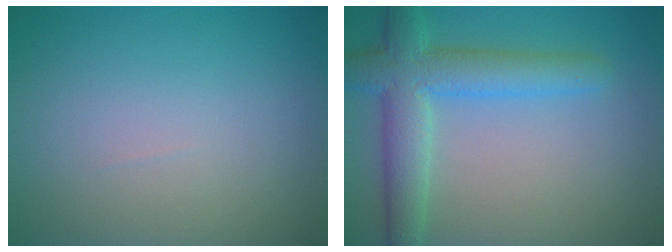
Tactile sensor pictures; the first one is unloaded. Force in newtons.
{"total": 5.8, "press": 5.8, "slide": 0.3}